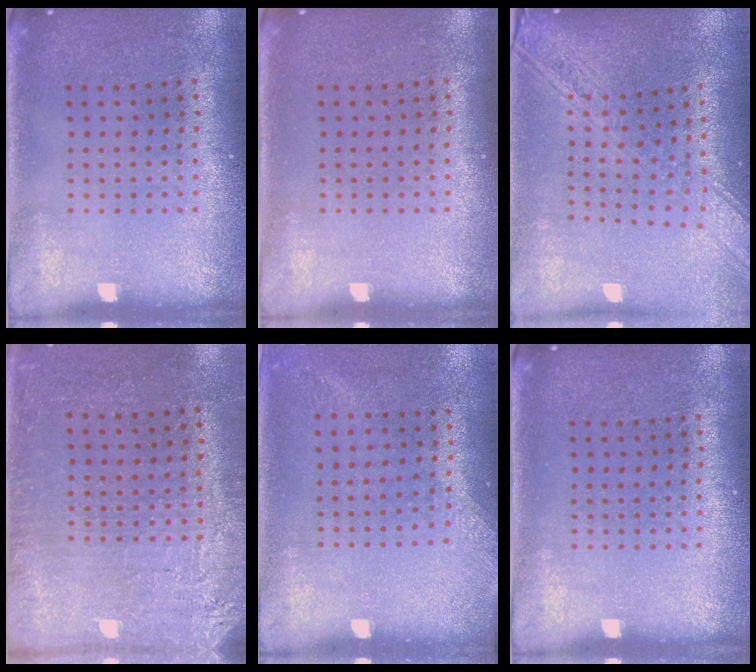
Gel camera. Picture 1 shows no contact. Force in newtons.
{"total": 0.0}
{"total": 2.3, "press": 1.9, "slide": 1.3}
{"total": 2.9, "press": 2.8, "slide": 0.9}
{"total": 1.3, "press": 1.0, "slide": 0.8}
{"total": 0.0}